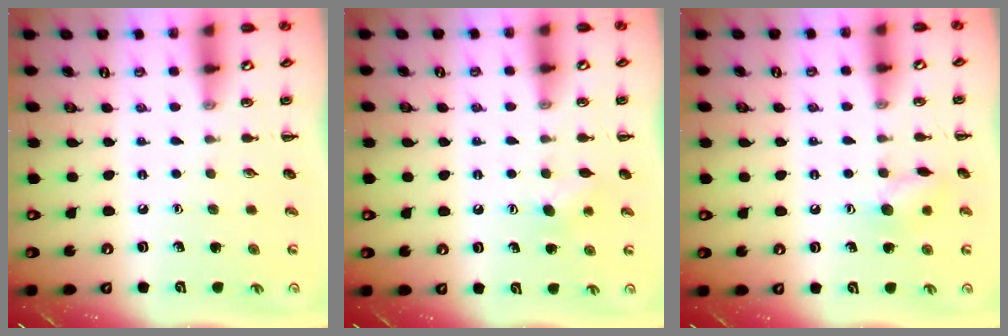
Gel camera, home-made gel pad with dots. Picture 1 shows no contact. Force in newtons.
{"total": 5.7, "press": 5.6, "slide": 1.1}
{"total": 7.6, "press": 7.6, "slide": 0.6}